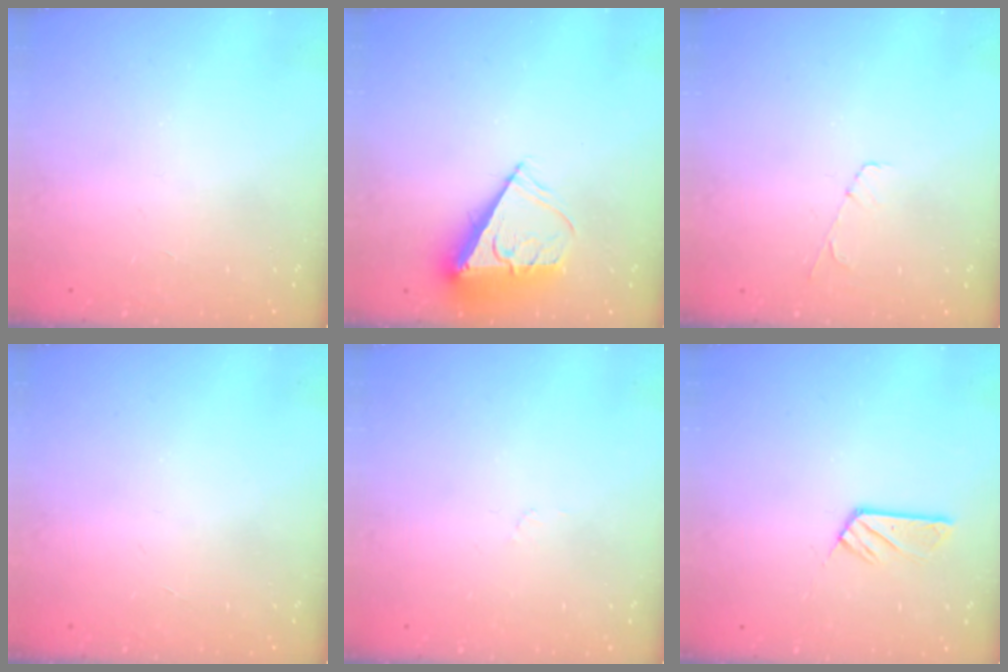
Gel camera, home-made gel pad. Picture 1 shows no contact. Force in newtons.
{"total": 8.9, "press": 8.9, "slide": 0.3}
{"total": 3.9, "press": 3.9, "slide": 0.5}
{"total": 0.0}
{"total": 2.5, "press": 2.4, "slide": 0.3}
{"total": 5.2, "press": 5.2, "slide": 0.1}